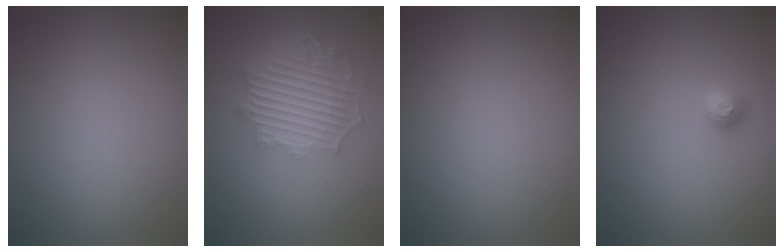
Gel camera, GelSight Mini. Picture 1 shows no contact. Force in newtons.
{"total": 6.3, "press": 4.8, "slide": 4.1}
{"total": 0.0}
{"total": 1.1, "press": 1.0, "slide": 0.4}